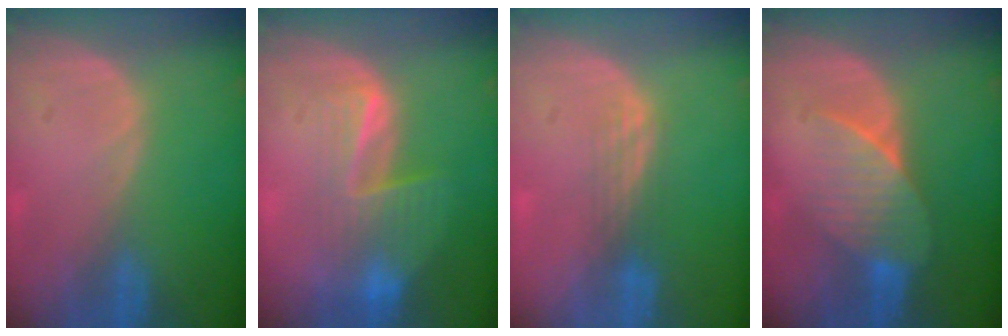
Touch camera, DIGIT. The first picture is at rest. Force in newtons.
{"total": 7.4, "press": 6.7, "slide": 3.1}
{"total": 3.0, "press": 2.5, "slide": 1.6}
{"total": 7.1, "press": 6.4, "slide": 3.0}